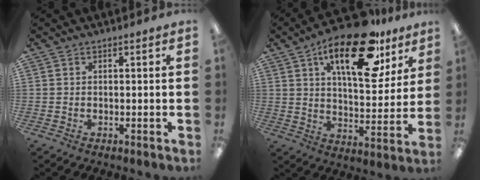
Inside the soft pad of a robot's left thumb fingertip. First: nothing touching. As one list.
[{"total": 22.3, "force": [13.0, 9.4, 15.6], "torque": [-0.225, -0.061, 0.209]}]